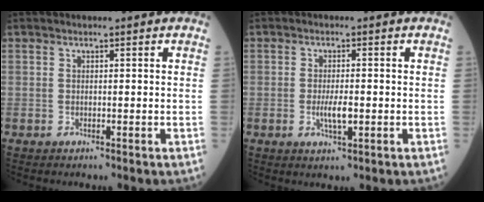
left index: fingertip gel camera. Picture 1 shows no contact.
{"total": 3.1, "force": [-0.6, 0.8, 3.0], "torque": [-0.061, -0.003, -0.010]}